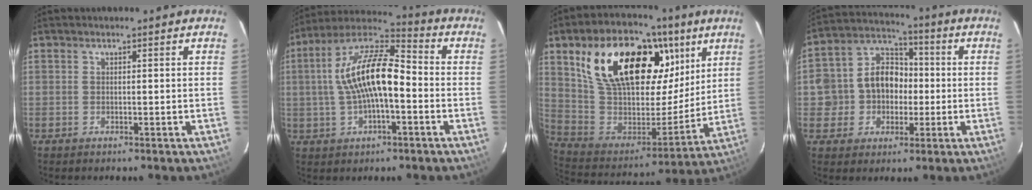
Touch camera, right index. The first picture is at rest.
{"total": 15.3, "force": [-1.1, 5.7, 14.1], "torque": [-0.266, 0.020, -0.024]}
{"total": 29.7, "force": [13.4, 16.4, 20.8], "torque": [-0.396, 0.051, 0.247]}
{"total": 11.3, "force": [-1.2, 10.1, 4.9], "torque": [-0.111, 0.045, -0.019]}